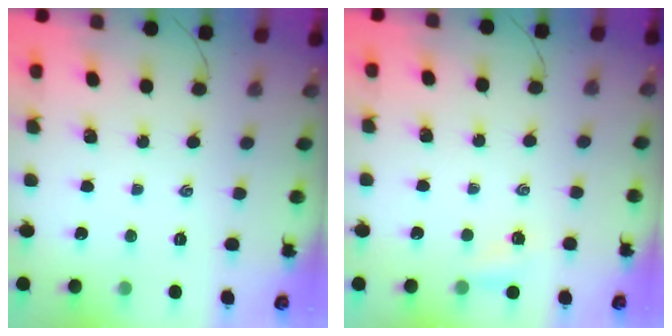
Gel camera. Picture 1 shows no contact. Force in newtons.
{"total": 2.4, "press": 2.3, "slide": 0.9}